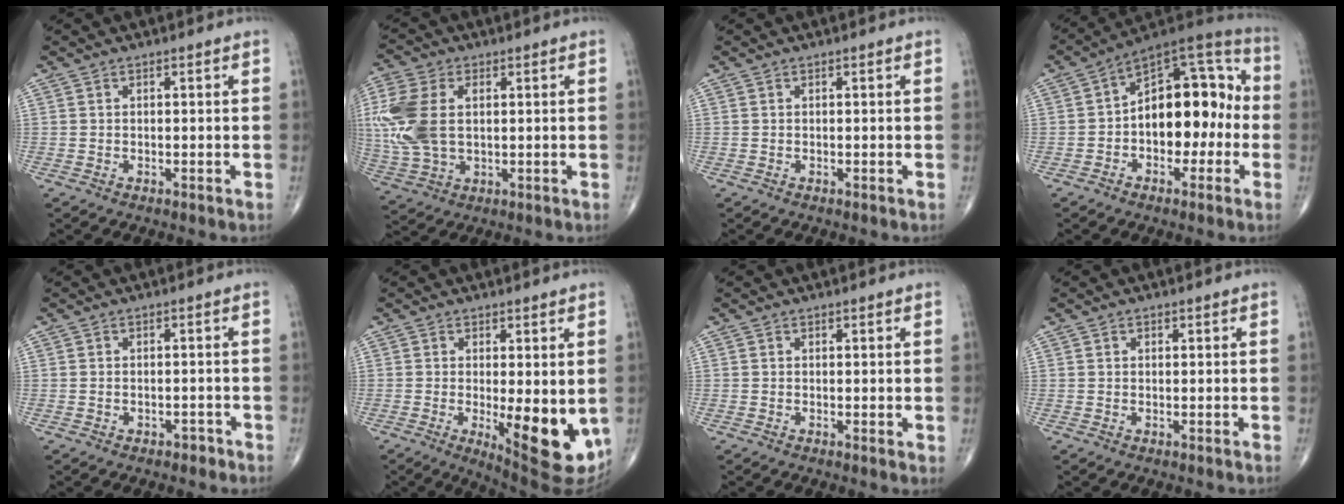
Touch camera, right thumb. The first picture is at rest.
{"total": 14.0, "force": [1.7, 8.8, 10.8], "torque": [-0.264, 0.004, 0.037]}
{"total": 0.0}
{"total": 16.6, "force": [-1.5, 10.0, 13.2], "torque": [-0.148, 0.051, -0.033]}
{"total": 1.4, "force": [-0.9, 1.0, 0.5], "torque": [-0.008, 0.012, -0.012]}
{"total": 12.8, "force": [-2.0, 4.3, 11.8], "torque": [-0.149, -0.028, -0.014]}
{"total": 0.8, "force": [0.3, 0.3, 0.7], "torque": [-0.013, -0.004, 0.001]}
{"total": 0.8, "force": [0.4, 0.6, 0.3], "torque": [0.000, -0.001, 0.005]}